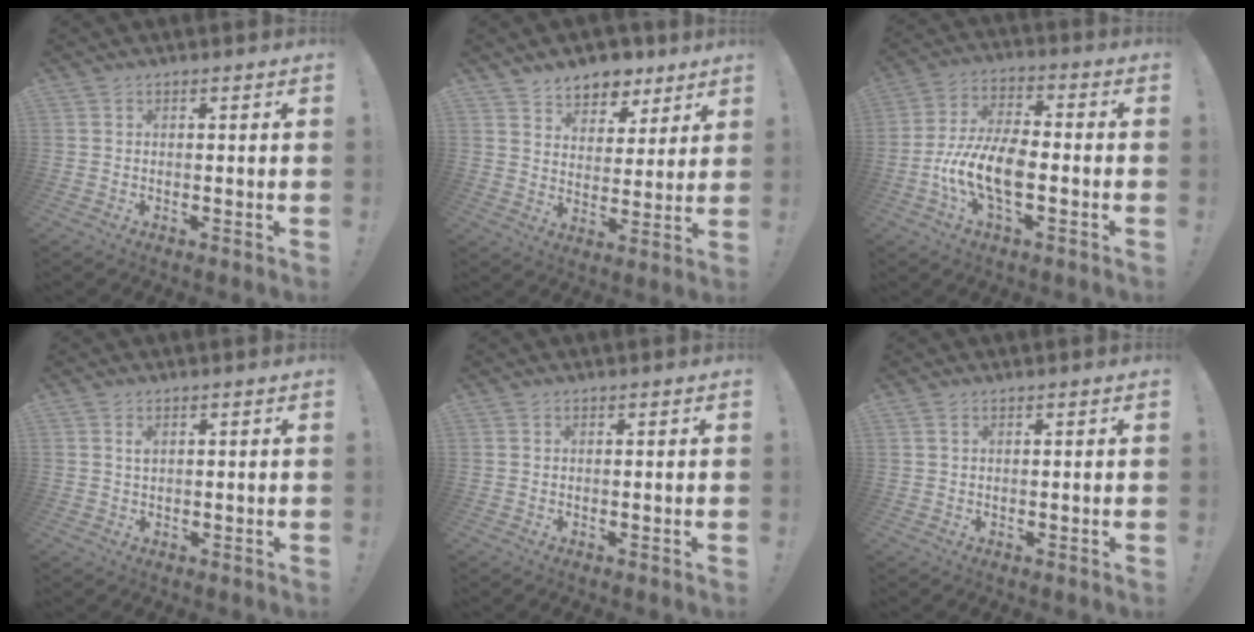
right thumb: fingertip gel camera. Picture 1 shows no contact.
{"total": 9.1, "force": [7.2, 5.3, 1.5], "torque": [-0.026, -0.052, 0.139]}
{"total": 14.2, "force": [-4.2, 6.5, 11.9], "torque": [-0.242, 0.008, -0.071]}
{"total": 1.5, "force": [0.7, 1.2, 0.5], "torque": [-0.004, -0.003, 0.012]}
{"total": 0.0}
{"total": 1.0, "force": [0.6, 0.5, 0.7], "torque": [-0.022, 0.005, 0.014]}